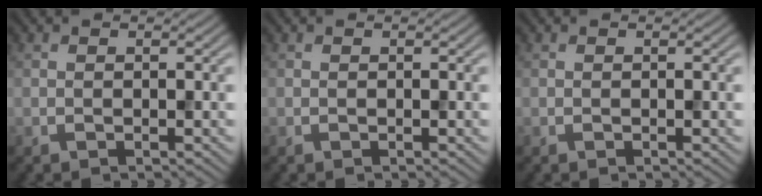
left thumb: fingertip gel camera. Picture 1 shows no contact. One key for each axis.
{"total": 0.0}
{"total": 0.0}